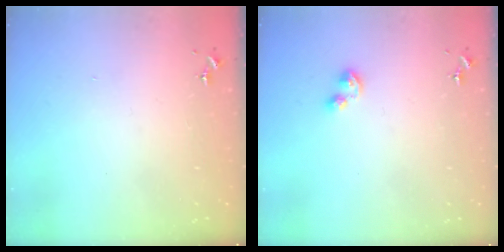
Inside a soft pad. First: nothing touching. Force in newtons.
{"total": 4.4, "press": 4.3, "slide": 0.5}